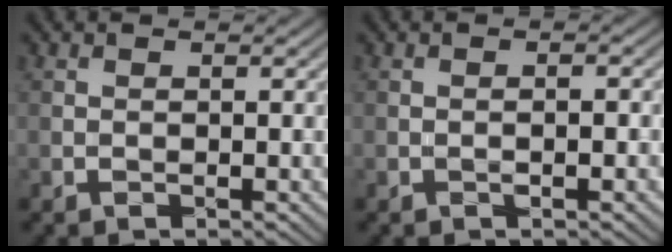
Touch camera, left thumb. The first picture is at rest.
{"total": 0.6, "force": [-0.4, -0.1, 0.5], "torque": [-0.008, 0.003, -0.007]}